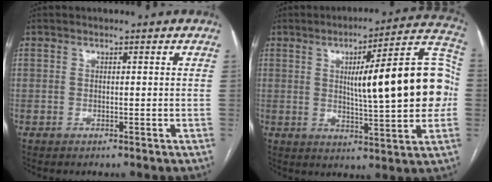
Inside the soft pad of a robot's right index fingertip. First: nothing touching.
{"total": 19.4, "force": [1.4, 2.9, 19.2], "torque": [-0.261, 0.036, 0.019]}